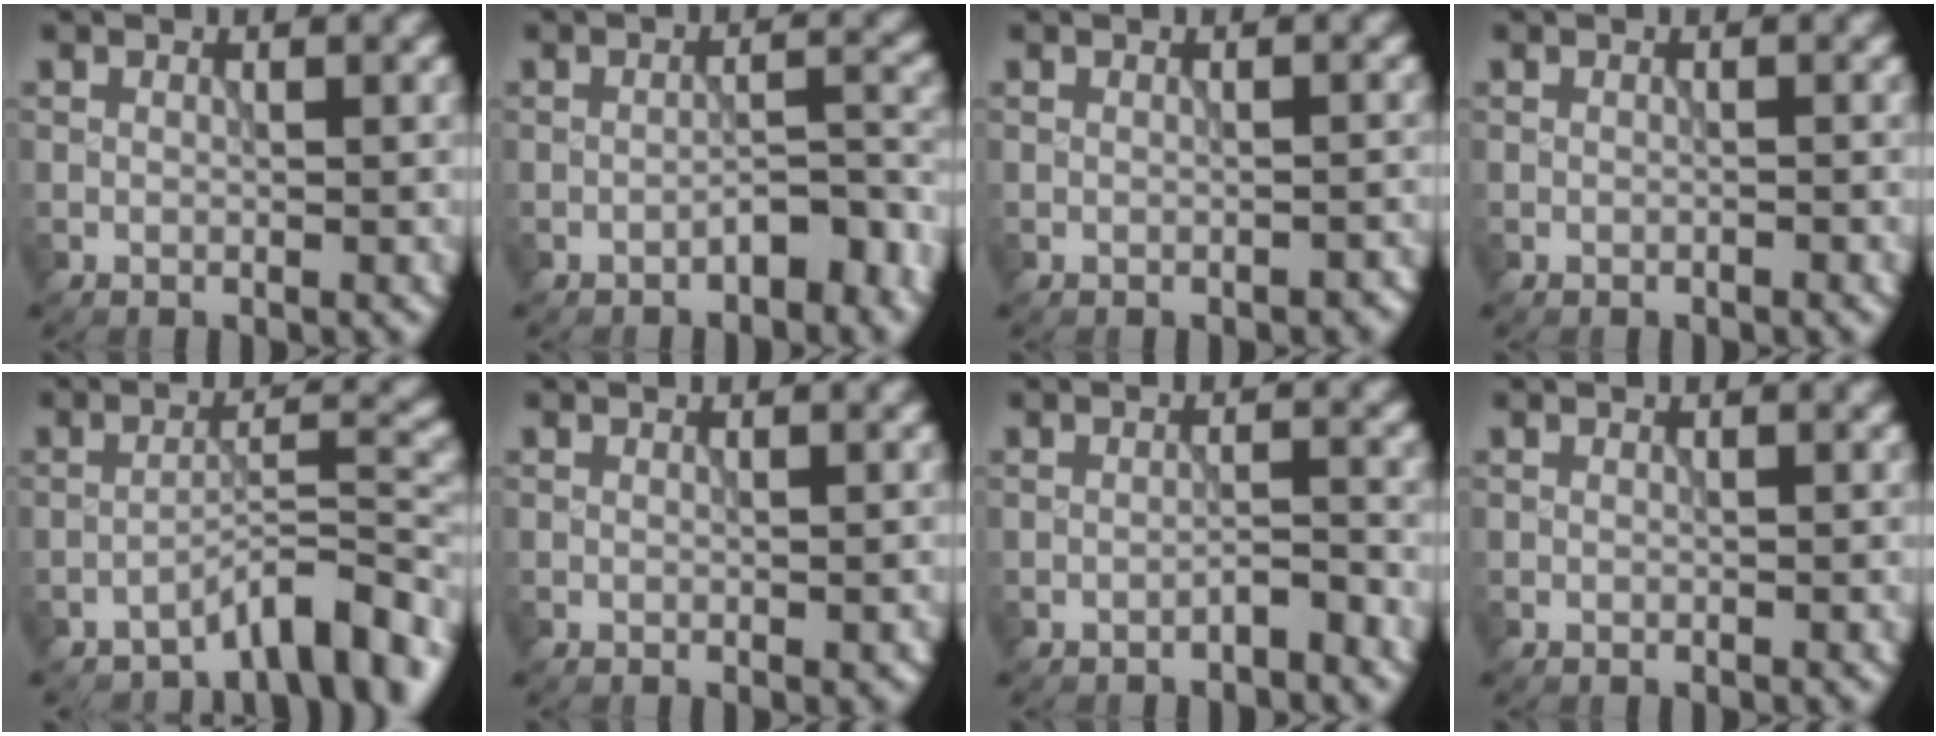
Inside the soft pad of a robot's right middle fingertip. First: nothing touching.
{"total": 3.0, "force": [-1.9, 1.0, 2.0], "torque": [-0.029, 0.014, -0.032]}
{"total": 1.0, "force": [-0.8, 0.4, 0.5], "torque": [-0.008, 0.001, -0.009]}
{"total": 0.0}
{"total": 6.0, "force": [-4.7, 1.4, 3.6], "torque": [-0.048, 0.011, -0.075]}
{"total": 0.6, "force": [-0.1, 0.3, 0.5], "torque": [-0.006, 0.000, 0.000]}
{"total": 1.3, "force": [-1.0, 0.2, 0.8], "torque": [-0.011, 0.008, -0.020]}
{"total": 0.0}